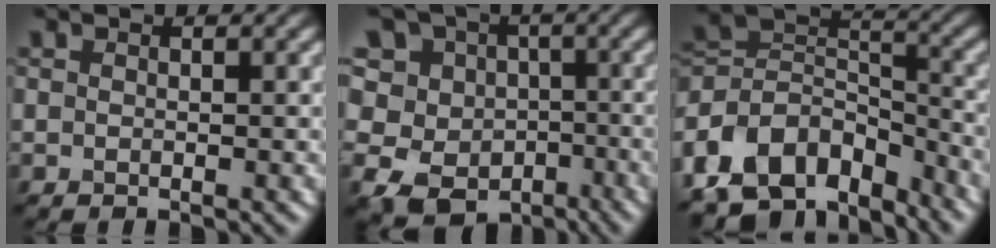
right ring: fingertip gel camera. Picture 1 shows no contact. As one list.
[{"total": 12.5, "force": [0.7, 11.3, 5.4], "torque": [-0.144, 0.045, -0.015]}, {"total": 10.5, "force": [-6.7, 6.3, 5.0], "torque": [-0.096, 0.019, -0.126]}]